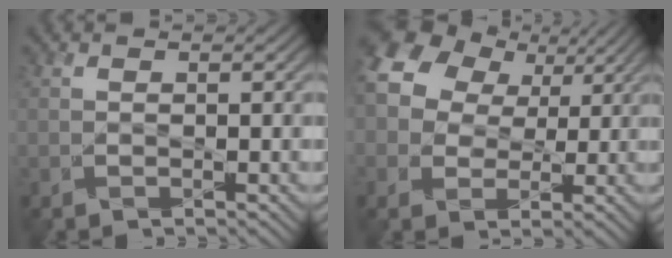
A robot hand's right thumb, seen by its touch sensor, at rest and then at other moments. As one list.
[{"total": 12.0, "force": [5.4, 8.7, 6.3], "torque": [-0.173, 0.051, 0.092]}]